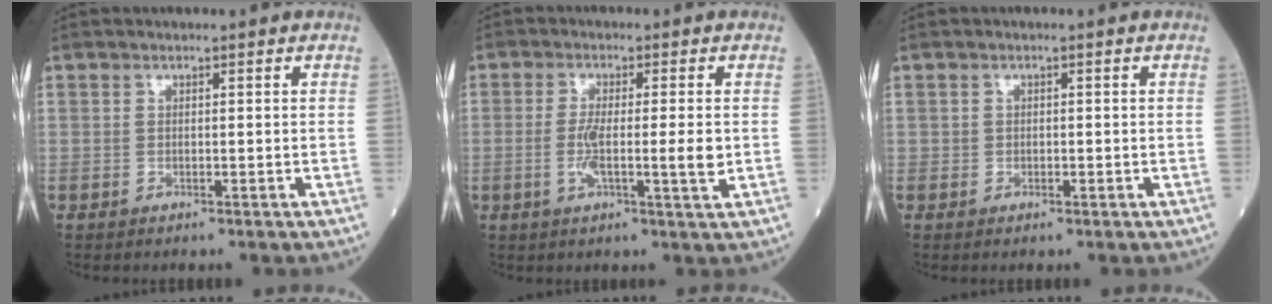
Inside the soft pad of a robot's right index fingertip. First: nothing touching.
{"total": 6.0, "force": [-0.6, 0.5, 5.9], "torque": [-0.107, -0.007, -0.010]}
{"total": 0.6, "force": [0.0, 0.6, 0.2], "torque": [-0.002, 0.002, 0.002]}